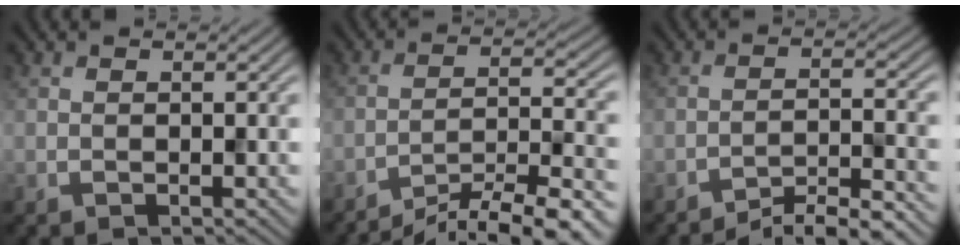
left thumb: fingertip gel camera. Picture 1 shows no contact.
{"total": 12.8, "force": [-10.9, 2.1, 6.4], "torque": [-0.103, -0.002, -0.158]}
{"total": 5.1, "force": [-4.3, 0.5, 2.6], "torque": [-0.047, 0.014, -0.075]}